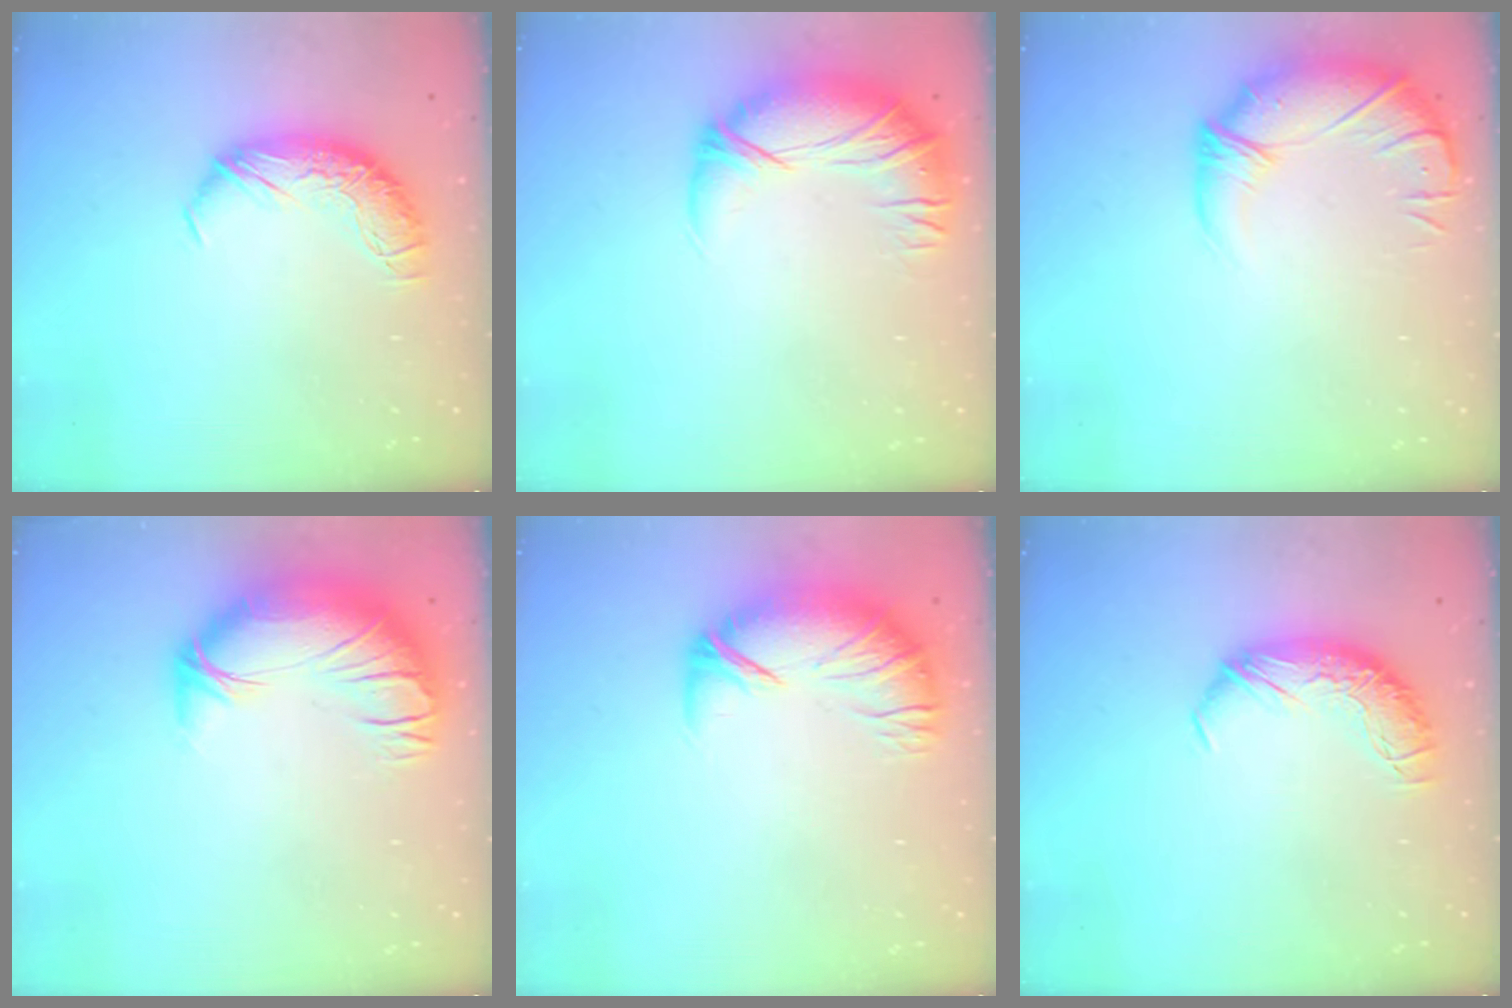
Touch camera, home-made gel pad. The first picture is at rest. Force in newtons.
{"total": 2.9, "press": 0.1, "slide": 2.9}
{"total": 2.9, "press": 1.8, "slide": 2.3}
{"total": 3.6, "press": 2.0, "slide": 3.1}
{"total": 2.8, "press": 1.6, "slide": 2.2}
{"total": 0.0}